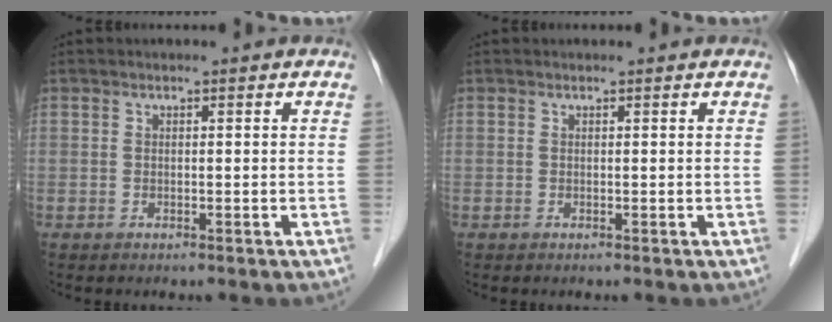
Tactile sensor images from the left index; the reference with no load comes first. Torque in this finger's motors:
{"motor_torque": [0.13, 0.04, 0.00, -0.01]}